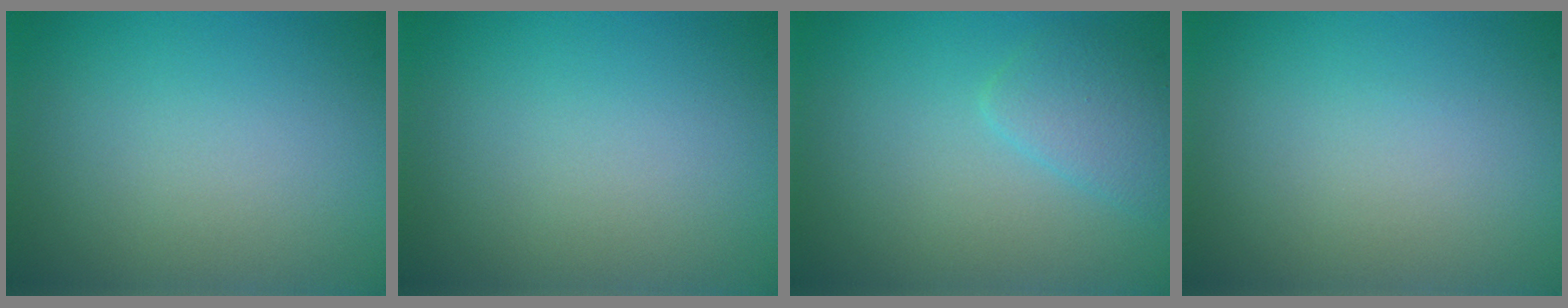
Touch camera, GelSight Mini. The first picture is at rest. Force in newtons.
{"total": 0.0}
{"total": 2.2, "press": 2.2, "slide": 0.1}
{"total": 0.0}